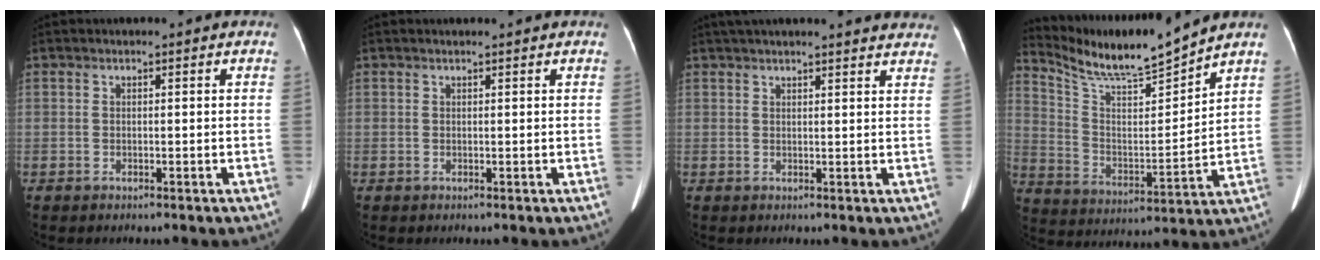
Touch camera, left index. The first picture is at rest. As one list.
[{"total": 1.4, "force": [1.3, -0.1, 0.5], "torque": [-0.010, 0.015, 0.021]}, {"total": 19.4, "force": [17.9, 2.2, 7.2], "torque": [-0.103, 0.022, 0.219]}, {"total": 12.2, "force": [11.6, -1.0, 3.6], "torque": [-0.086, -0.008, 0.219]}]